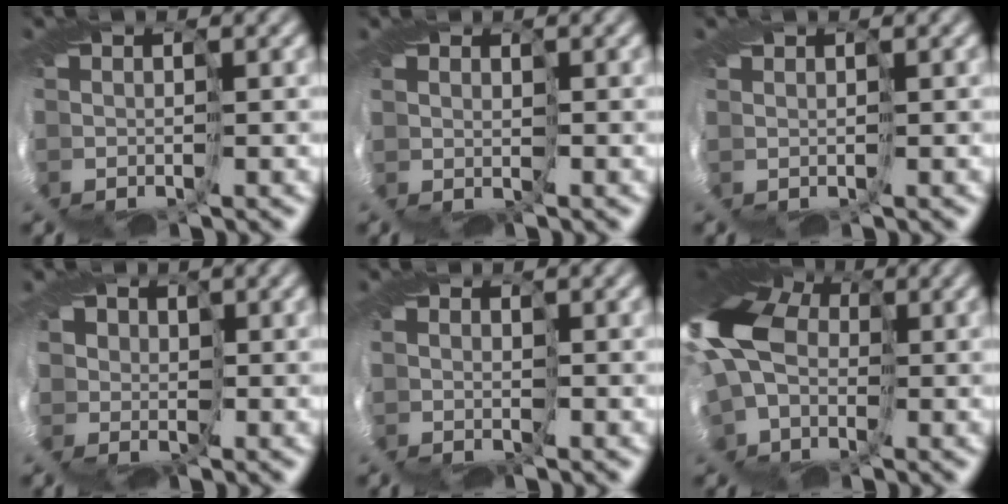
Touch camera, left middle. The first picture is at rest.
{"total": 1.2, "force": [1.0, 0.4, -0.5], "torque": [-0.007, 0.002, 0.010]}
{"total": 0.8, "force": [0.8, 0.3, 0.0], "torque": [-0.009, 0.009, 0.022]}
{"total": 4.8, "force": [2.6, 3.9, 1.0], "torque": [-0.029, 0.029, 0.001]}
{"total": 1.2, "force": [1.0, 0.7, -0.3], "torque": [-0.007, 0.003, 0.011]}
{"total": 17.5, "force": [1.2, 13.2, 11.4], "torque": [-0.276, 0.014, -0.036]}